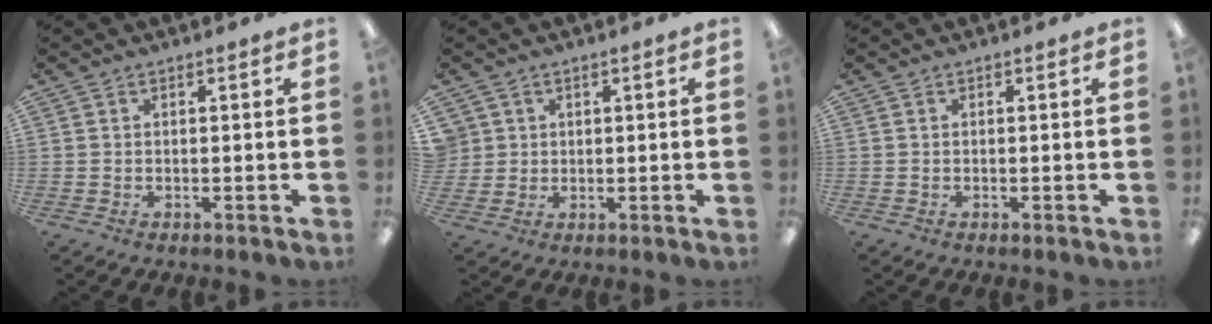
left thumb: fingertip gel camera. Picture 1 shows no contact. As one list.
[{"total": 2.9, "force": [1.0, 2.7, -0.4], "torque": [0.005, 0.000, 0.017]}, {"total": 0.0}]